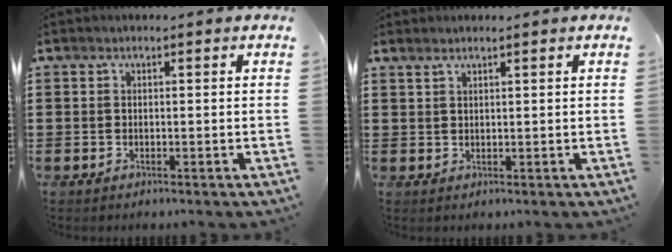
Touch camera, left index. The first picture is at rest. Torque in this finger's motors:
{"motor_torque": [1.88, -0.26, 0.56, 0.14]}